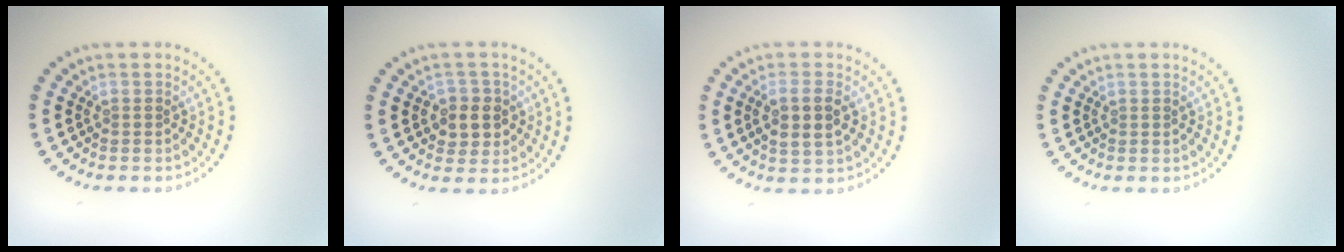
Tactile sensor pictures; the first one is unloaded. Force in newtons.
{"total": 2.8, "press": 2.6, "slide": 1.0}
{"total": 3.0, "press": 2.8, "slide": 0.8}
{"total": 0.0}